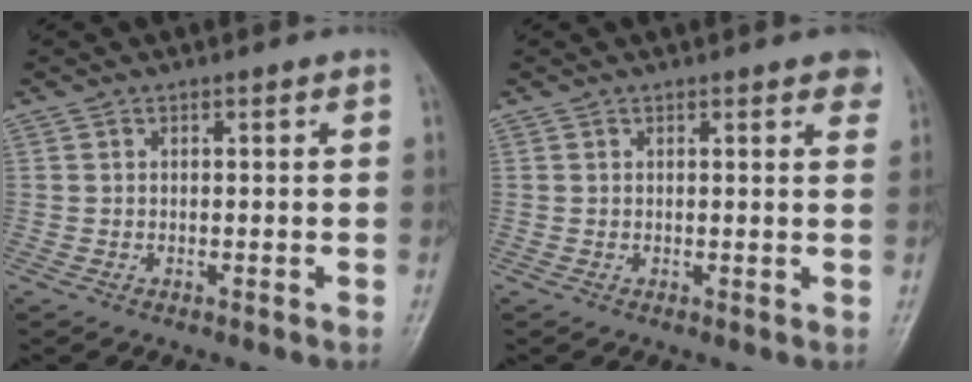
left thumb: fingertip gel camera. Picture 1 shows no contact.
{"total": 3.5, "force": [2.4, 0.9, 2.4], "torque": [-0.019, -0.002, 0.022]}